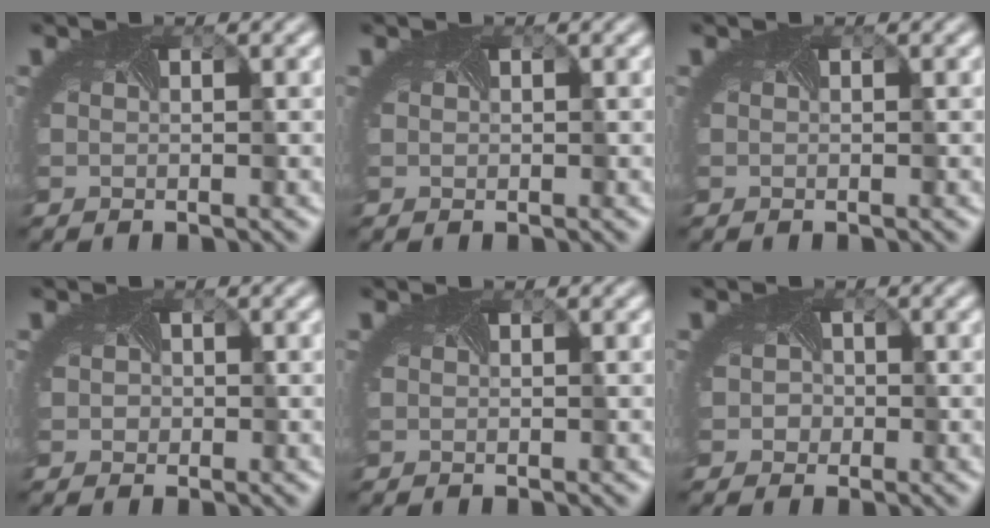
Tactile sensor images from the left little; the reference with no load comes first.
{"total": 0.0}
{"total": 0.0}
{"total": 1.5, "force": [0.1, 1.3, 0.7], "torque": [-0.006, 0.005, -0.005]}
{"total": 0.0}
{"total": 2.4, "force": [-0.3, 2.2, 1.0], "torque": [0.006, 0.007, -0.011]}